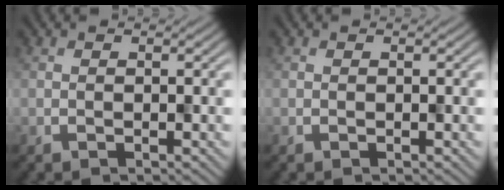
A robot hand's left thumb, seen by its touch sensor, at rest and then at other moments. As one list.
[{"total": 0.0}]